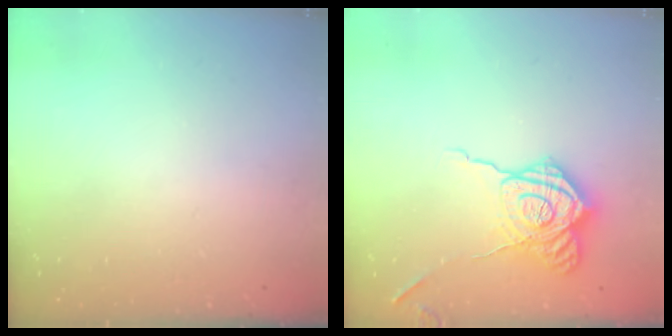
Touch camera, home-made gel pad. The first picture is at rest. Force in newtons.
{"total": 18.6, "press": 18.6, "slide": 1.4}